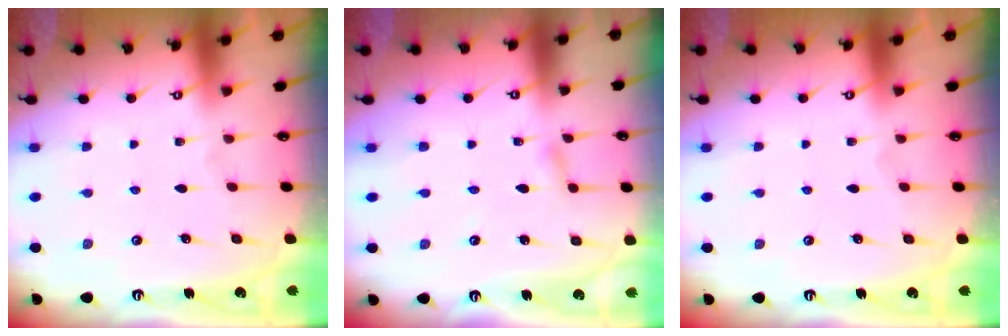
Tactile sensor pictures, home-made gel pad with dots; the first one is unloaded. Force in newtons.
{"total": 2.4, "press": 2.4, "slide": 0.3}
{"total": 0.0}